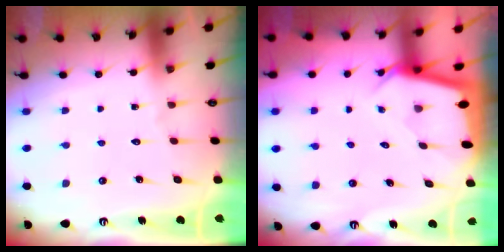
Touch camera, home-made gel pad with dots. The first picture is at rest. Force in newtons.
{"total": 2.2, "press": 2.2, "slide": 0.1}